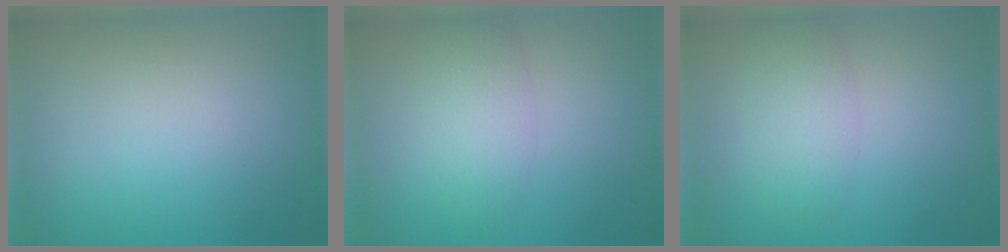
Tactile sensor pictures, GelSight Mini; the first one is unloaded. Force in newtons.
{"total": 3.0, "press": 3.0, "slide": 0.1}
{"total": 2.9, "press": 2.9, "slide": 0.2}